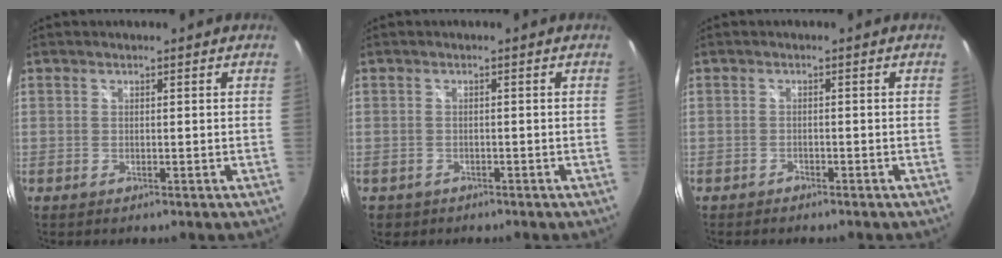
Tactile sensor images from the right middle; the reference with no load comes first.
{"total": 2.3, "force": [-1.3, 1.8, 0.6], "torque": [-0.020, -0.004, -0.017]}
{"total": 1.6, "force": [-1.5, 0.5, 0.3], "torque": [-0.015, -0.005, -0.024]}